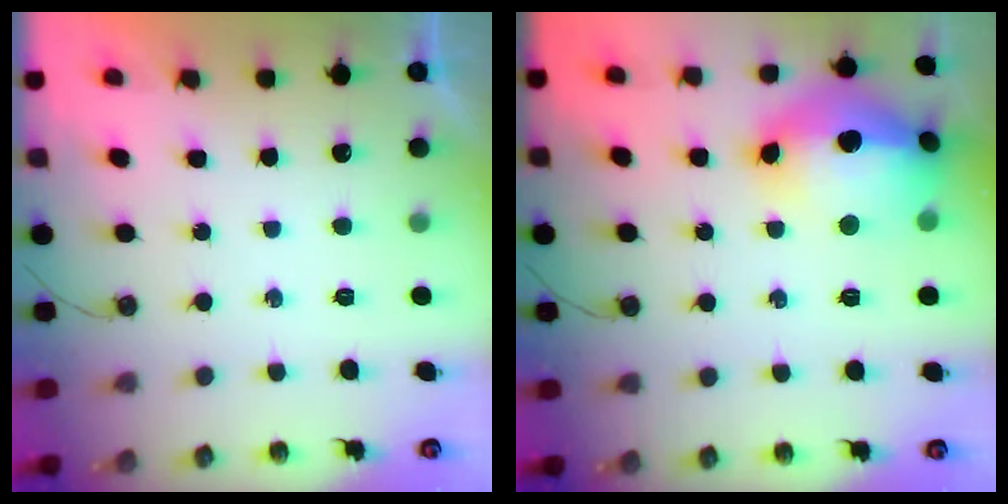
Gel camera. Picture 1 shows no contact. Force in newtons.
{"total": 20.3, "press": 20.2, "slide": 2.1}